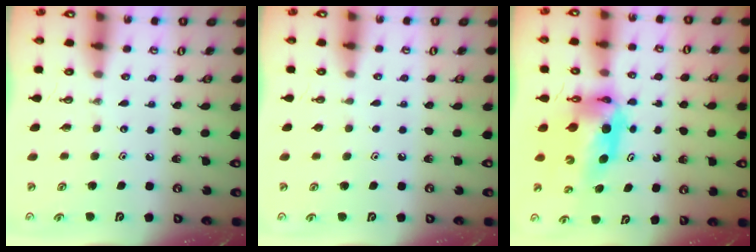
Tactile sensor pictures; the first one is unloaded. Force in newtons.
{"total": 0.0}
{"total": 8.3, "press": 8.2, "slide": 0.9}